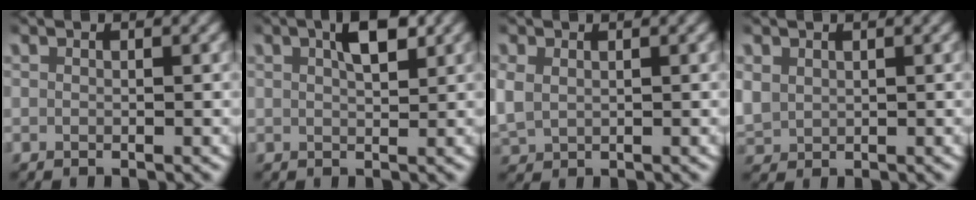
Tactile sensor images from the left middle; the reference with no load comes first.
{"total": 3.5, "force": [1.5, 1.3, 2.9], "torque": [-0.038, 0.008, 0.022]}
{"total": 2.9, "force": [0.5, 2.5, 1.5], "torque": [-0.051, -0.005, 0.017]}
{"total": 2.9, "force": [0.6, 2.6, 1.1], "torque": [-0.040, -0.005, 0.020]}